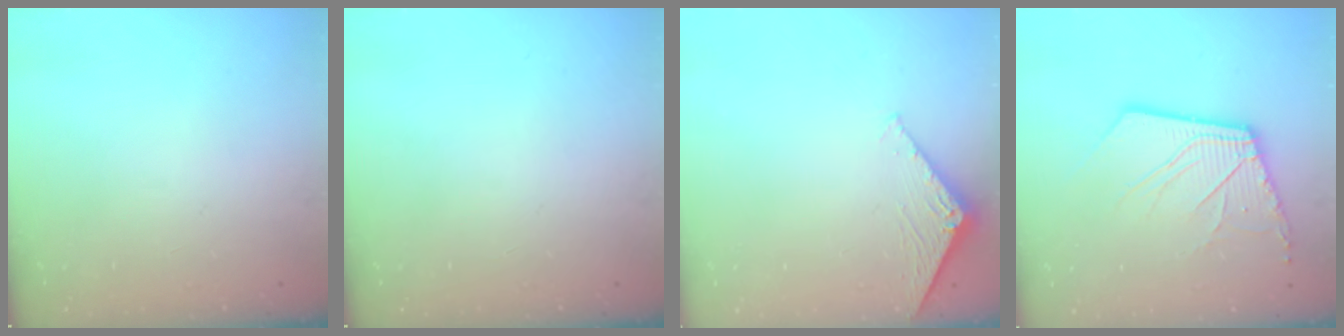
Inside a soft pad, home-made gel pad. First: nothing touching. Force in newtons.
{"total": 0.0}
{"total": 2.4, "press": 2.4, "slide": 0.2}
{"total": 13.5, "press": 13.4, "slide": 1.8}